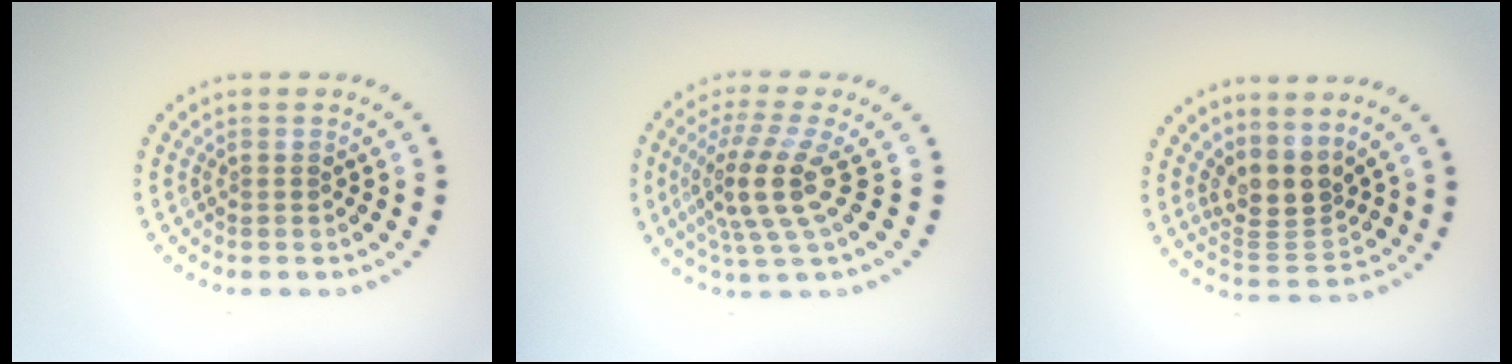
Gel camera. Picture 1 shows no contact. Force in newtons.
{"total": 4.8, "press": 3.6, "slide": 3.2}
{"total": 3.5, "press": 2.6, "slide": 2.3}